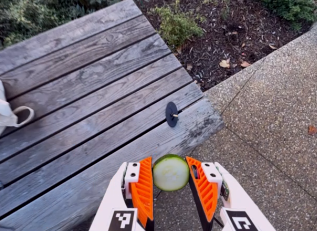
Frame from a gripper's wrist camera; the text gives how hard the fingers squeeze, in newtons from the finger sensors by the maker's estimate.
{"total": 9.0, "left": 8.7, "right": 9.2}